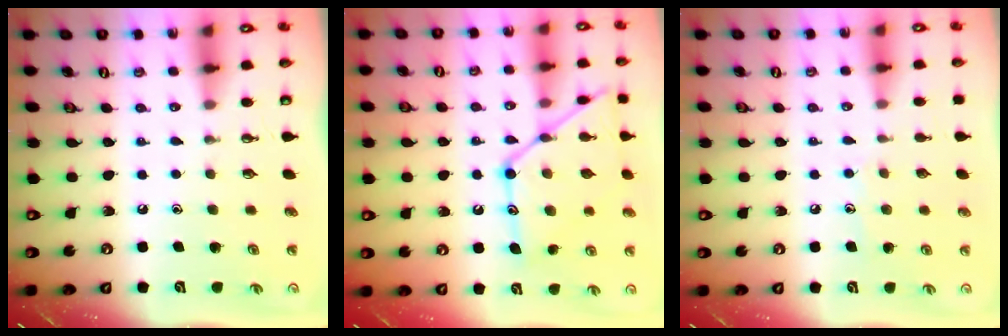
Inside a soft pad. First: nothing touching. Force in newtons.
{"total": 18.0, "press": 17.9, "slide": 1.5}
{"total": 6.5, "press": 6.5, "slide": 0.7}